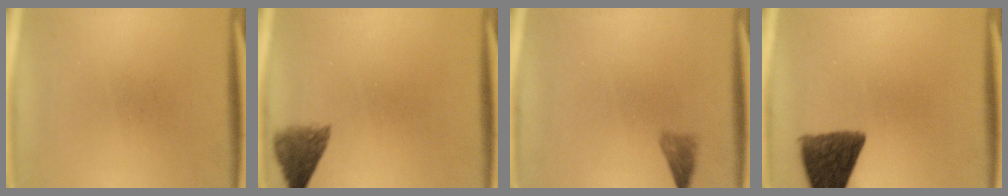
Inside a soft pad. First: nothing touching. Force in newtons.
{"total": 4.6}
{"total": 1.7}
{"total": 10.8}